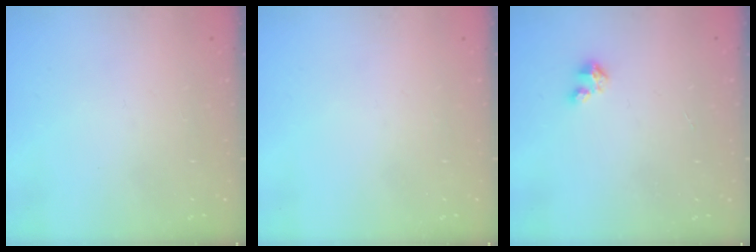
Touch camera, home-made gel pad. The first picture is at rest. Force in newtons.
{"total": 0.0}
{"total": 1.6, "press": 1.6, "slide": 0.2}